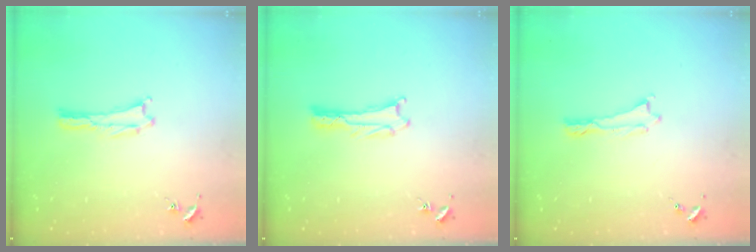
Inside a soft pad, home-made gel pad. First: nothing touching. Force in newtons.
{"total": 0.6, "press": 0.6, "slide": 0.1}
{"total": 0.0}